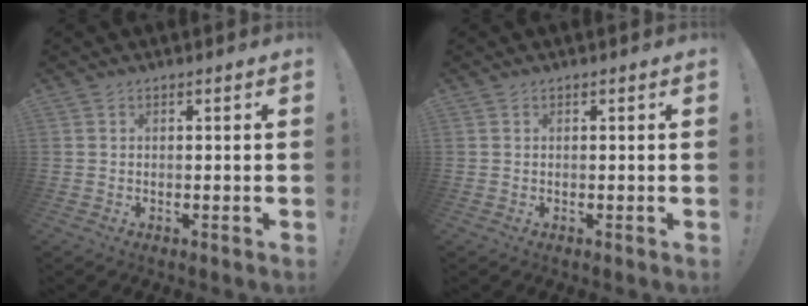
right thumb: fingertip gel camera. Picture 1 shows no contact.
{"total": 0.0}